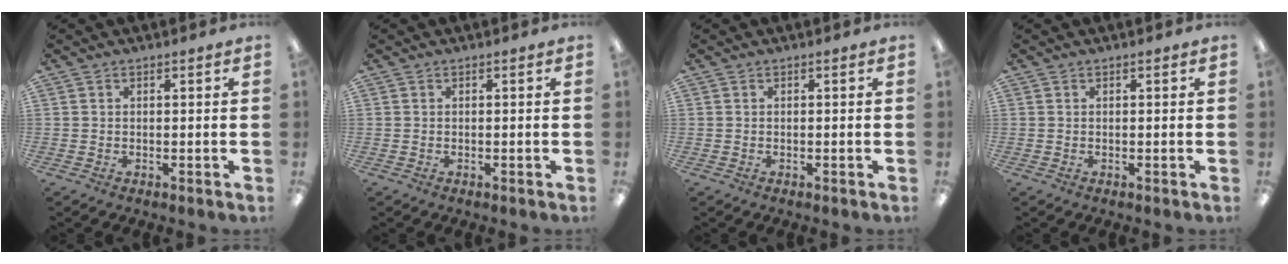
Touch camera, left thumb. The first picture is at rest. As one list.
[{"total": 0.0}, {"total": 0.0}, {"total": 0.0}]